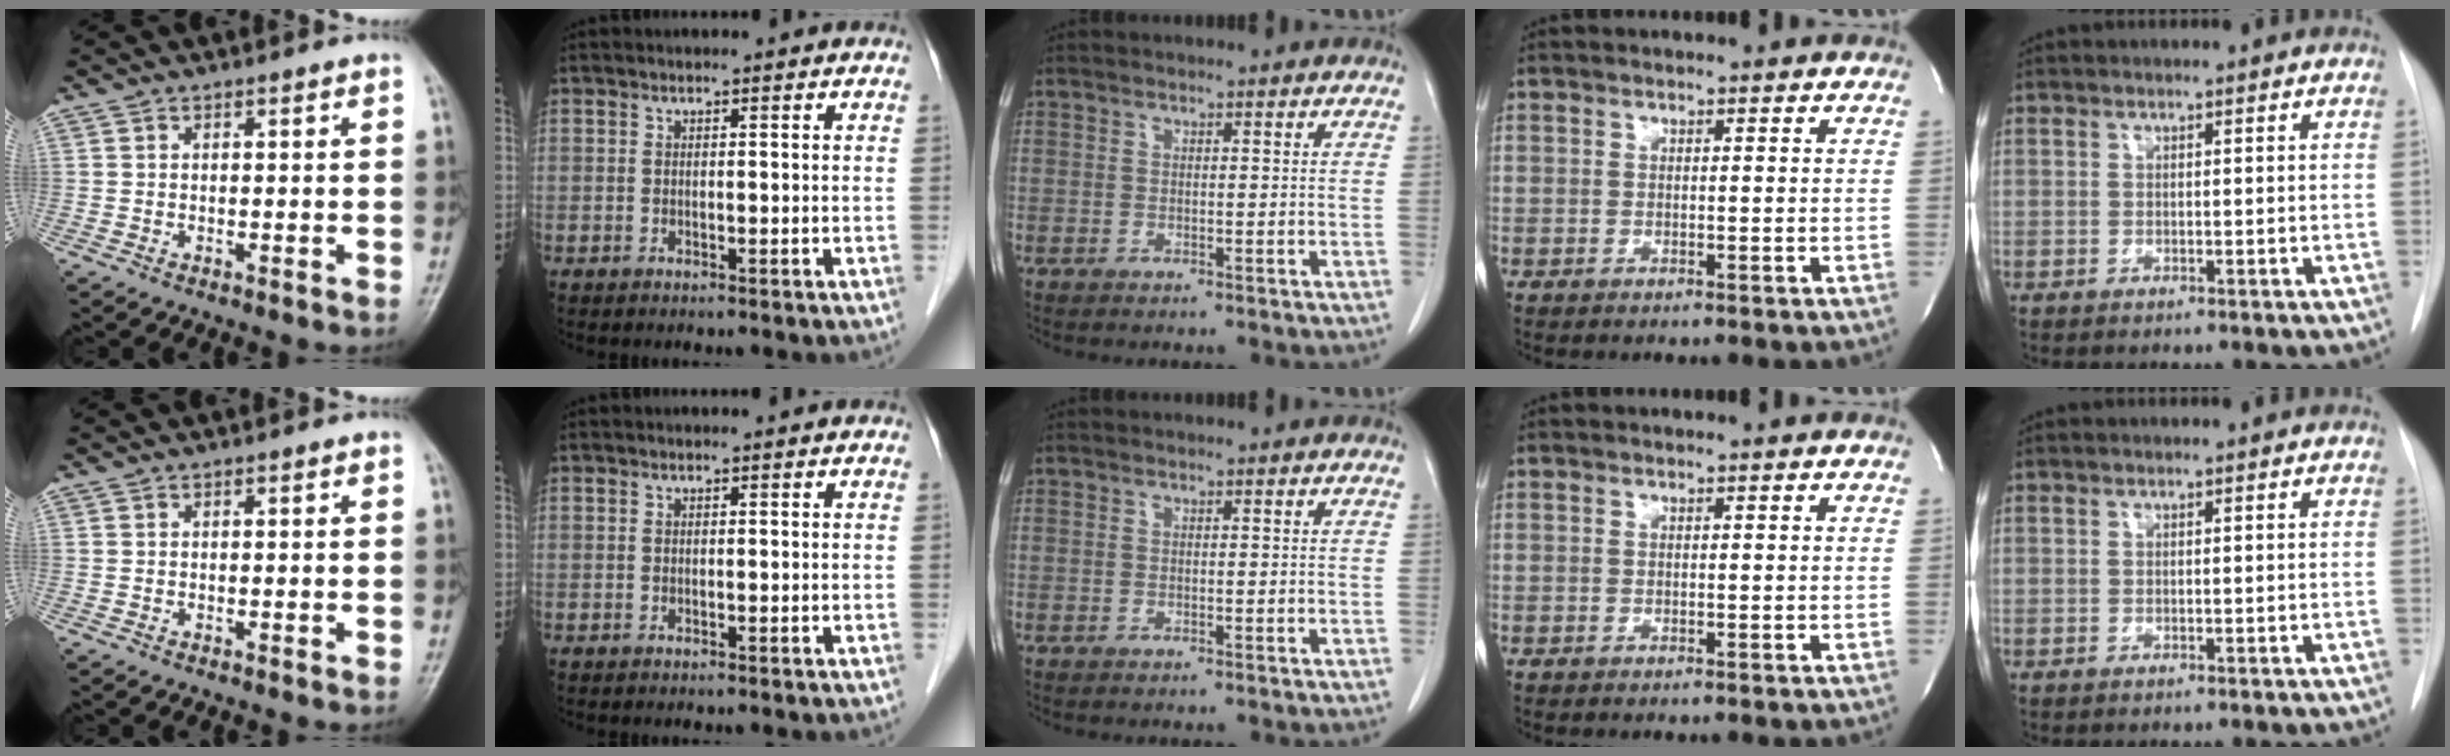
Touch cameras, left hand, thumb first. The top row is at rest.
{}